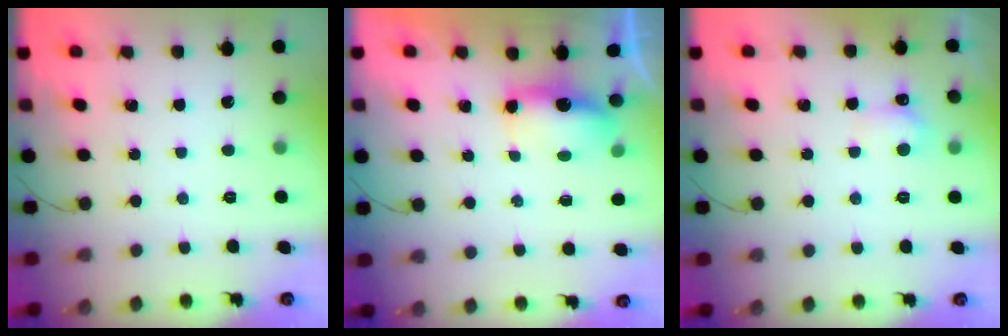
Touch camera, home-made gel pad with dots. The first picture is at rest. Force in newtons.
{"total": 6.8, "press": 6.7, "slide": 0.8}
{"total": 5.1, "press": 4.9, "slide": 1.3}